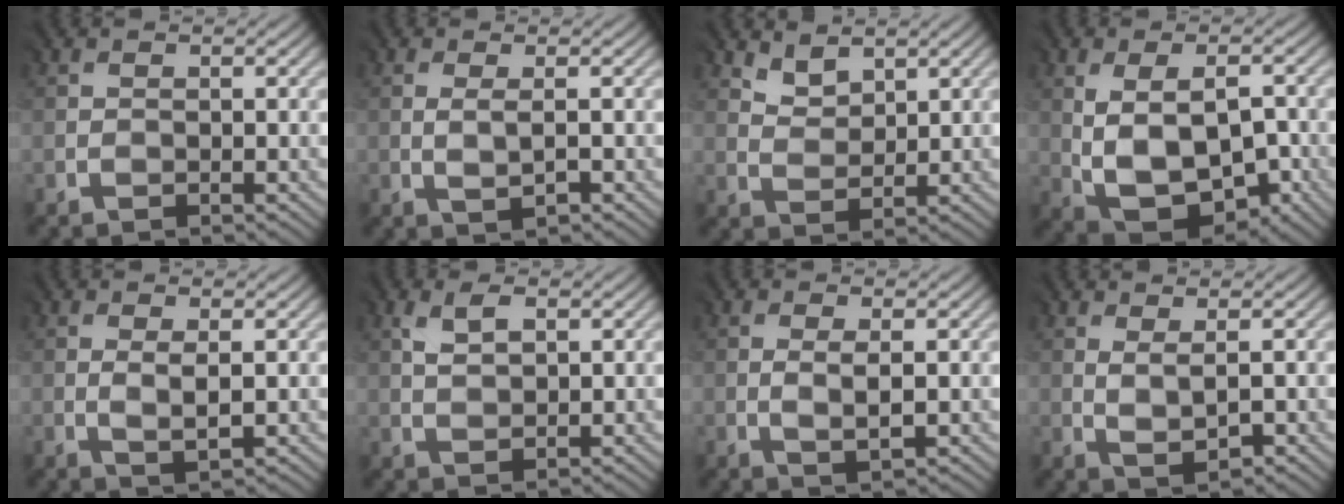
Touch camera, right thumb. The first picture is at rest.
{"total": 1.4, "force": [-0.1, 0.2, 1.4], "torque": [-0.032, -0.002, 0.003]}
{"total": 3.1, "force": [2.7, 1.3, 0.7], "torque": [-0.022, -0.003, 0.061]}
{"total": 10.1, "force": [-1.3, 6.2, 7.9], "torque": [-0.151, -0.012, -0.008]}
{"total": 2.0, "force": [0.3, 0.7, 1.9], "torque": [-0.041, -0.005, 0.010]}
{"total": 2.8, "force": [1.5, 1.5, 1.8], "torque": [-0.046, 0.003, 0.032]}
{"total": 2.1, "force": [0.1, 0.7, 2.0], "torque": [-0.045, -0.004, 0.006]}
{"total": 1.8, "force": [0.6, 0.5, 1.6], "torque": [-0.037, -0.004, 0.020]}